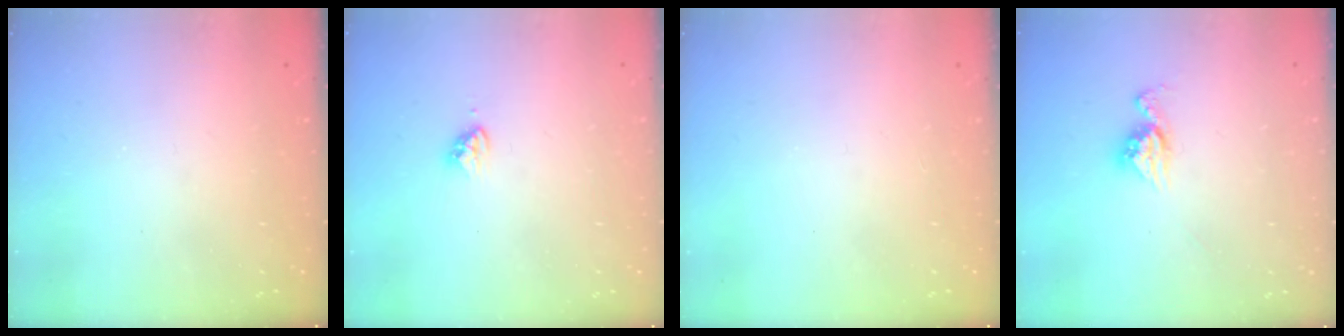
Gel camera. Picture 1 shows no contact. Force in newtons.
{"total": 3.4, "press": 3.3, "slide": 0.2}
{"total": 0.0}
{"total": 9.0, "press": 8.9, "slide": 0.7}